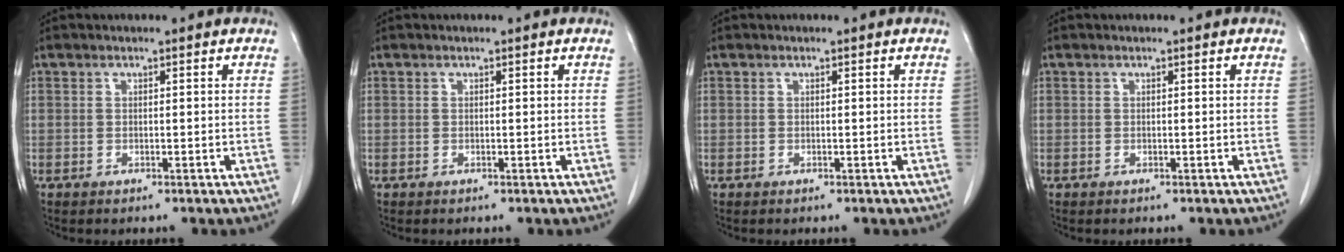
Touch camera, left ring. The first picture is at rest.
{"total": 0.0}
{"total": 0.0}
{"total": 0.0}